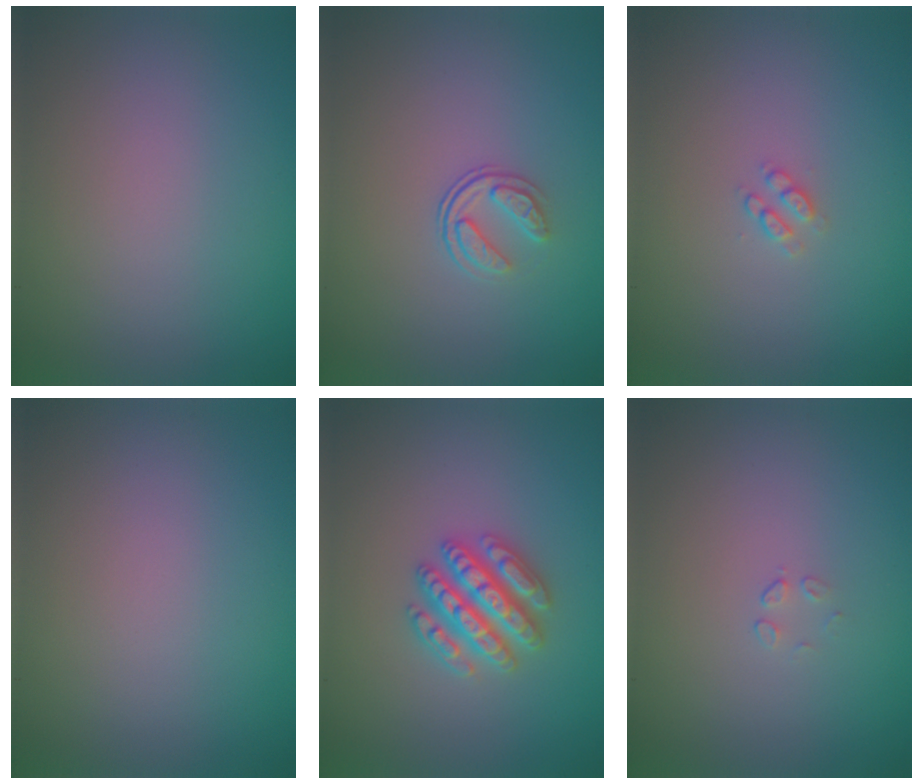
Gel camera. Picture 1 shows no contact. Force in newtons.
{"total": 1.9, "press": 1.3, "slide": 1.4}
{"total": 1.2, "press": 1.1, "slide": 0.3}
{"total": 0.0}
{"total": 4.5, "press": 4.4, "slide": 0.8}
{"total": 0.5, "press": 0.2, "slide": 0.5}